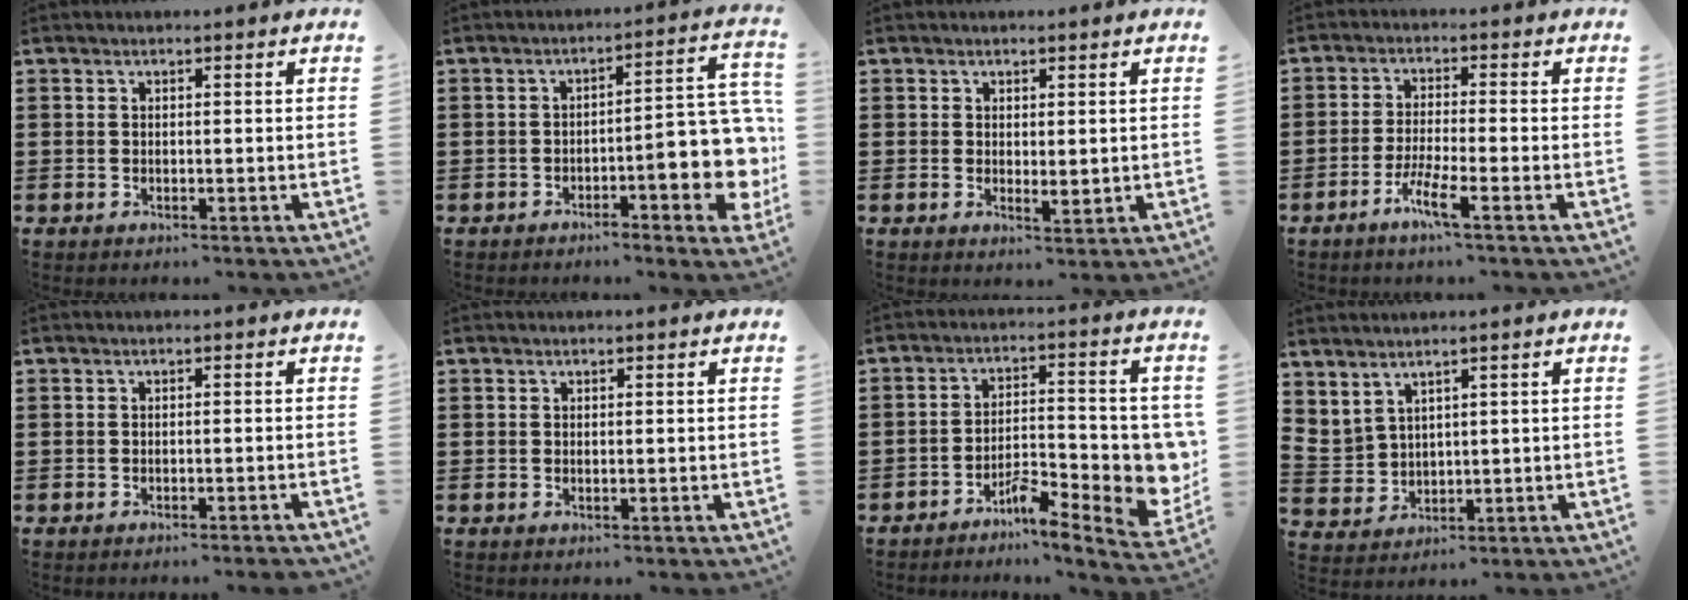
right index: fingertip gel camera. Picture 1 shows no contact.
{"total": 9.7, "force": [-2.2, 3.2, 8.9], "torque": [-0.098, -0.025, -0.042]}
{"total": 1.3, "force": [0.6, 0.6, 1.0], "torque": [-0.019, 0.001, 0.012]}
{"total": 4.9, "force": [-3.0, 0.0, 3.9], "torque": [-0.086, -0.013, -0.060]}
{"total": 0.8, "force": [-0.7, -0.2, 0.4], "torque": [-0.007, -0.003, -0.014]}
{"total": 0.0}
{"total": 8.9, "force": [-4.3, 3.1, 7.2], "torque": [-0.100, -0.006, -0.072]}
{"total": 2.4, "force": [2.2, 1.1, 0.1], "torque": [-0.015, -0.003, 0.041]}